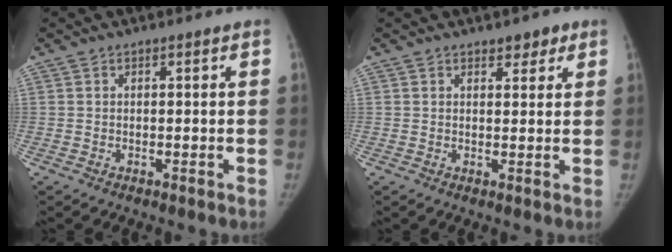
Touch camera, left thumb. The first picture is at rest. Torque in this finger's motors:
{"motor_torque": [-0.10, 0.00, 0.06, 0.26, 0.00]}